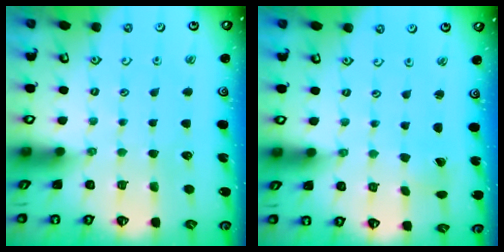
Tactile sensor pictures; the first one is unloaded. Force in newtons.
{"total": 0.9, "press": 0.7, "slide": 0.5}